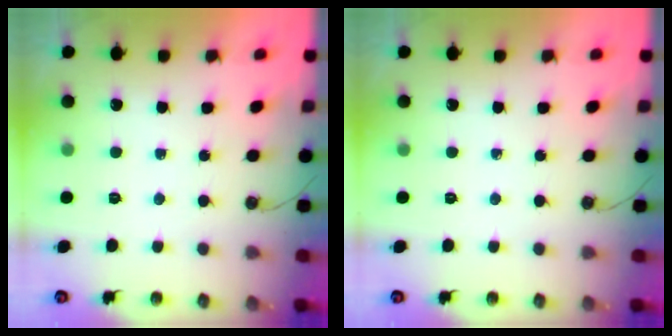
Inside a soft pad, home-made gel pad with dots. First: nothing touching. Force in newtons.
{"total": 0.0}